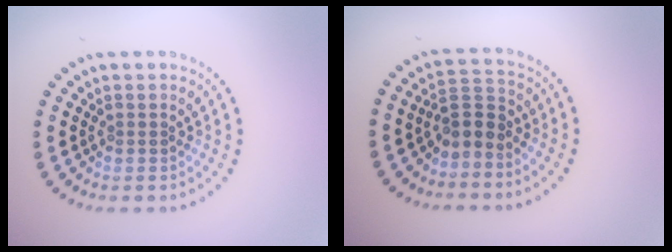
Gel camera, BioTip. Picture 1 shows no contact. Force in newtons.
{"total": 2.6, "press": 2.2, "slide": 1.5}